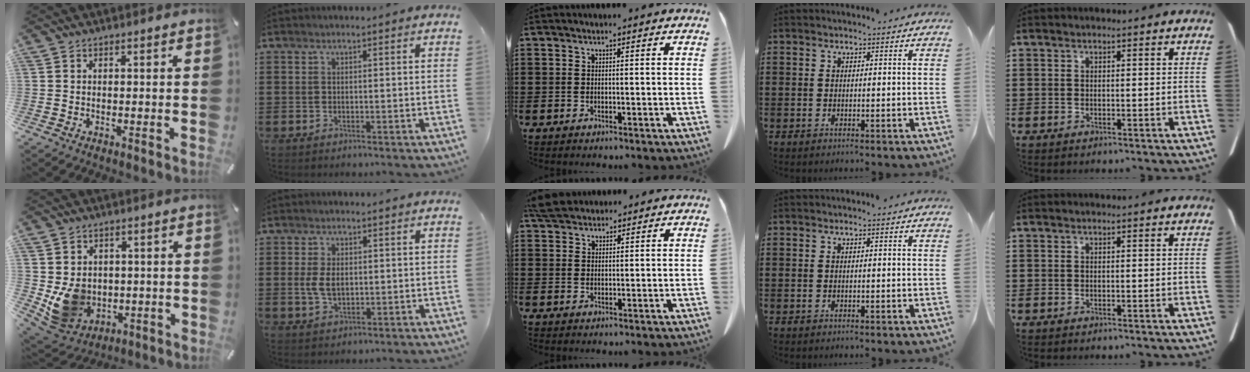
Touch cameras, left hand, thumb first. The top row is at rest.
{"thumb": {"total": 9.6, "force": [0.5, 9.0, 3.3], "torque": [-0.079, -0.010, 0.015]}, "index": {"total": 4.0, "force": [0.2, 2.3, 3.3], "torque": [-0.080, 0.002, -0.001]}, "middle": {"total": 3.8, "force": [3.4, 1.1, 1.1], "torque": [-0.032, 0.000, 0.068]}}